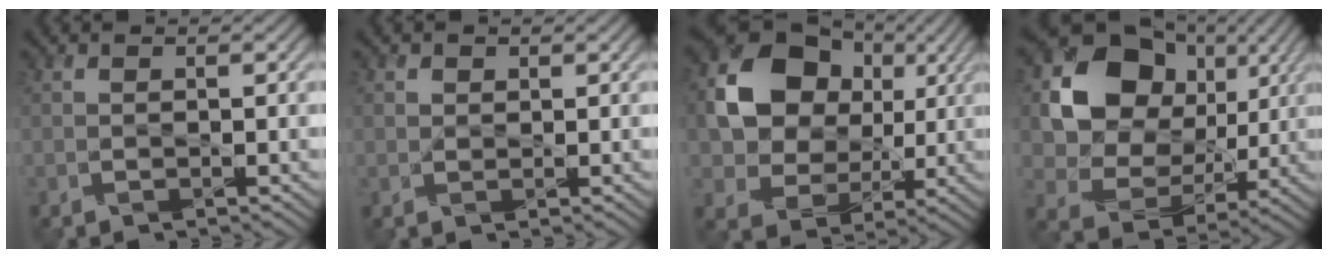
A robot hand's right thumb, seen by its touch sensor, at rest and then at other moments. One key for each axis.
{"total": 1.0, "fx": 0.7, "fy": 0.7, "fz": 0.2, "tx": -0.003, "ty": -0.003, "tz": 0.013}
{"total": 13.8, "fx": 3.2, "fy": 11.0, "fz": 7.7, "tx": -0.170, "ty": 0.008, "tz": 0.048}
{"total": 14.5, "fx": 4.2, "fy": 11.5, "fz": 7.7, "tx": -0.172, "ty": 0.003, "tz": 0.074}